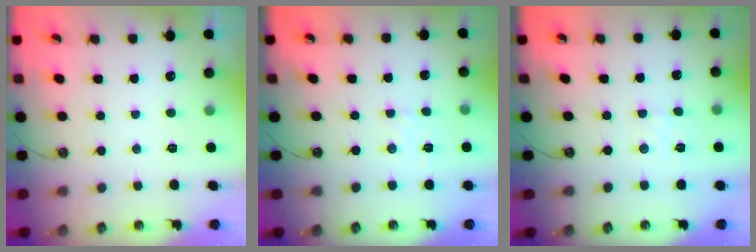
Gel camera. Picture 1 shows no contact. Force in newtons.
{"total": 3.0, "press": 3.0, "slide": 0.4}
{"total": 2.5, "press": 2.5, "slide": 0.4}